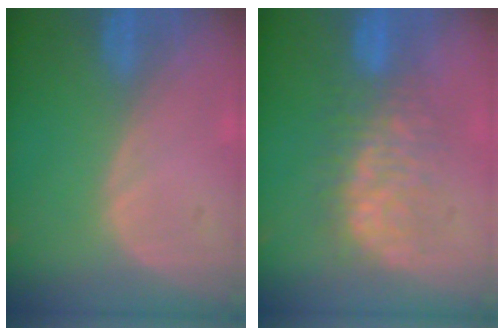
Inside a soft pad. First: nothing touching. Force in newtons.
{"total": 7.8, "press": 7.7, "slide": 1.4}